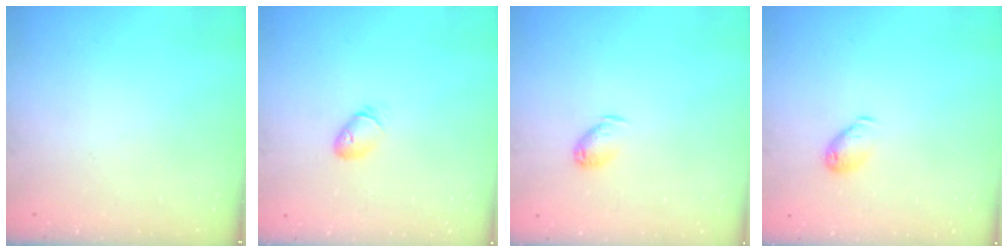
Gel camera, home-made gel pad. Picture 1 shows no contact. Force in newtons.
{"total": 5.7, "press": 5.6, "slide": 1.2}
{"total": 5.8, "press": 5.7, "slide": 1.0}
{"total": 6.2, "press": 6.2, "slide": 0.7}